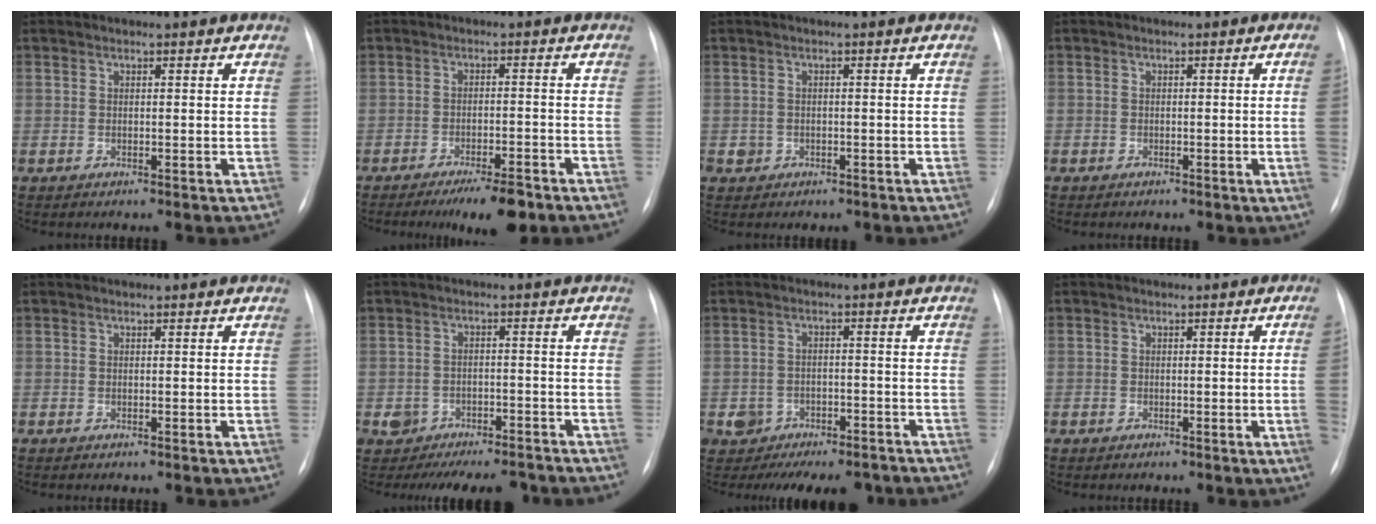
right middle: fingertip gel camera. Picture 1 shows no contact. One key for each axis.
{"total": 6.8, "fx": -4.9, "fy": 1.5, "fz": 4.4, "tx": -0.062, "ty": -0.007, "tz": -0.073}
{"total": 1.9, "fx": -0.7, "fy": 1.7, "fz": 0.2, "tx": -0.003, "ty": 0.007, "tz": -0.005}
{"total": 2.5, "fx": -0.5, "fy": -0.6, "fz": 2.4, "tx": -0.031, "ty": 0.000, "tz": -0.009}
{"total": 0.0}
{"total": 10.0, "fx": -8.6, "fy": 4.4, "fz": 2.3, "tx": -0.020, "ty": 0.023, "tz": -0.108}
{"total": 9.2, "fx": -7.1, "fy": 5.5, "fz": 2.1, "tx": -0.020, "ty": 0.025, "tz": -0.088}
{"total": 2.7, "fx": -0.5, "fy": -0.7, "fz": 2.5, "tx": -0.032, "ty": -0.002, "tz": -0.007}